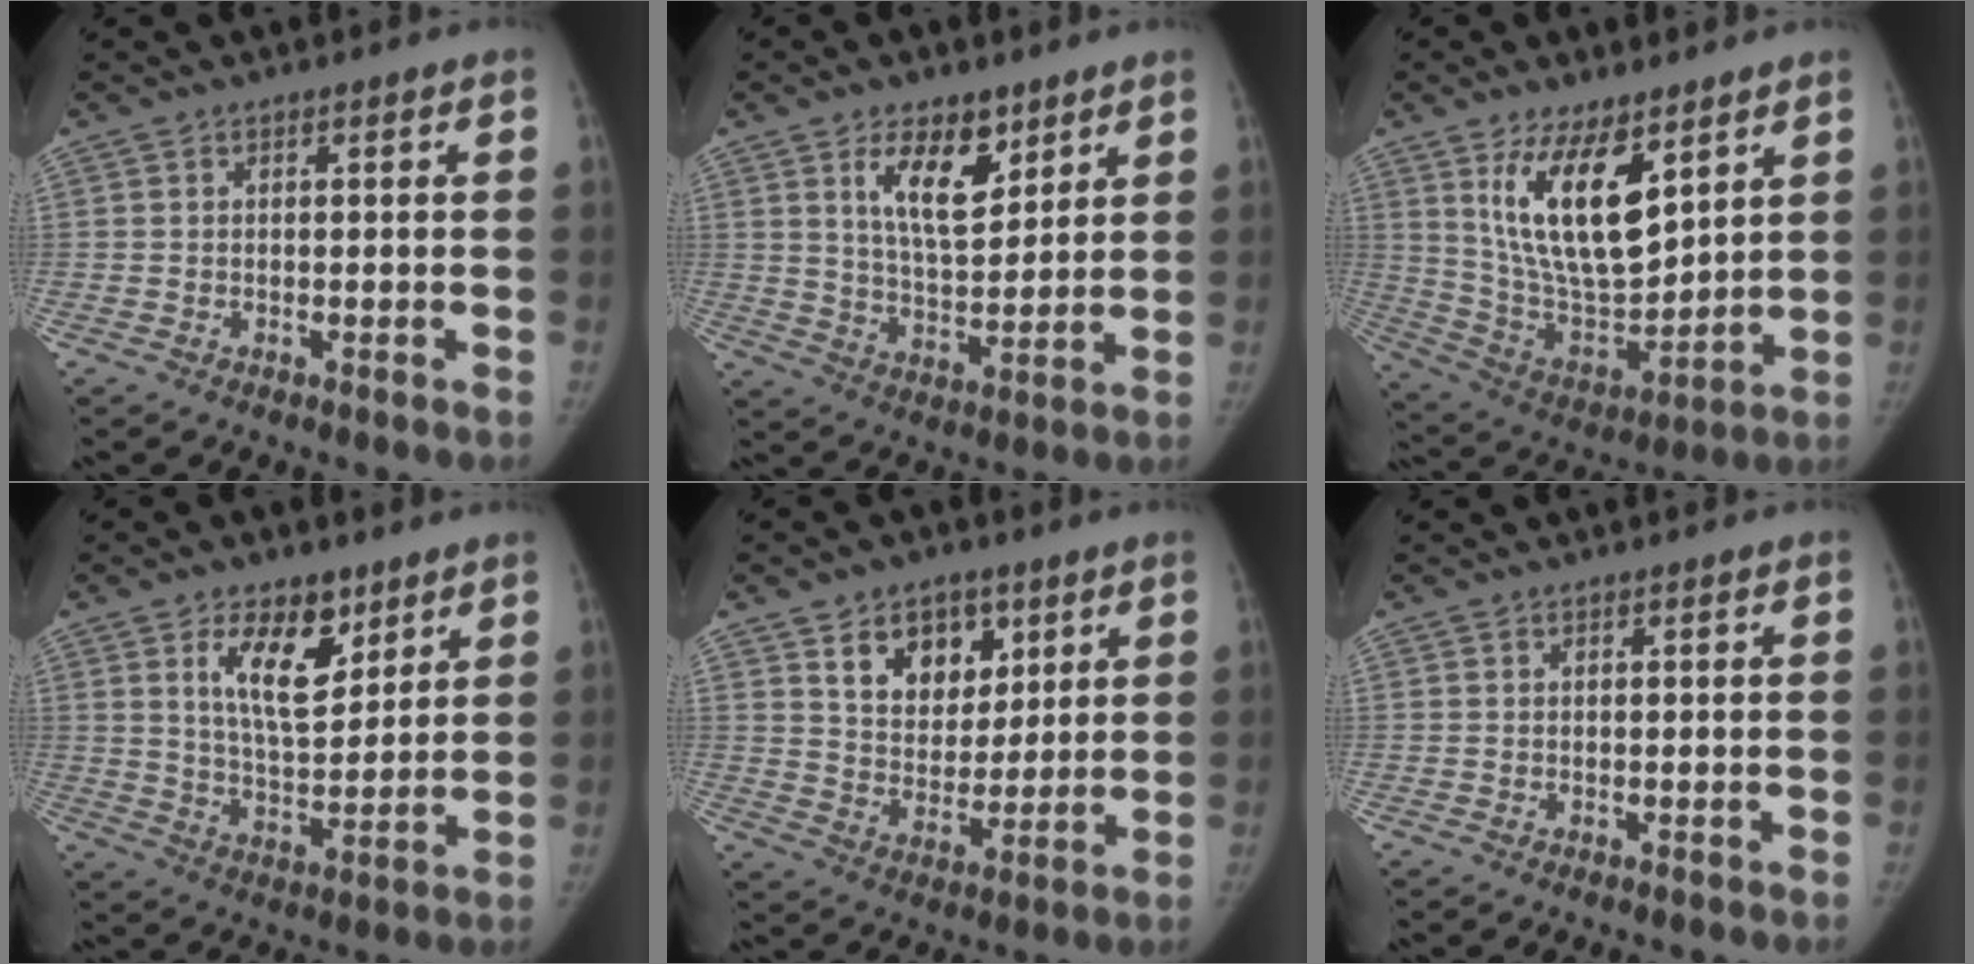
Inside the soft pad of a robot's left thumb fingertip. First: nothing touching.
{"total": 11.0, "force": [6.0, 5.3, 7.6], "torque": [-0.100, -0.044, 0.110]}
{"total": 16.8, "force": [8.1, 7.2, 12.9], "torque": [-0.199, -0.050, 0.165]}
{"total": 11.7, "force": [6.1, 5.9, 8.1], "torque": [-0.105, -0.042, 0.111]}
{"total": 11.7, "force": [5.8, 8.1, 6.2], "torque": [-0.056, -0.032, 0.103]}
{"total": 0.0}